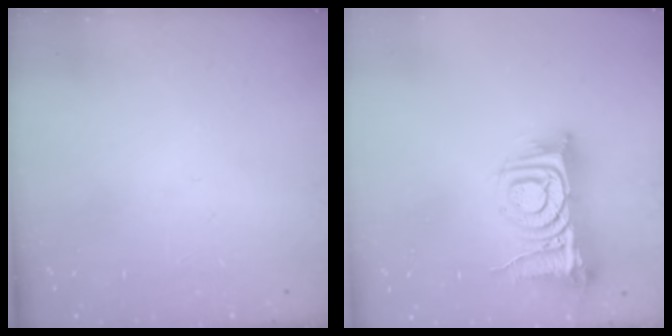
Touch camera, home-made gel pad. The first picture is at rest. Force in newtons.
{"total": 12.8, "press": 12.7, "slide": 1.6}